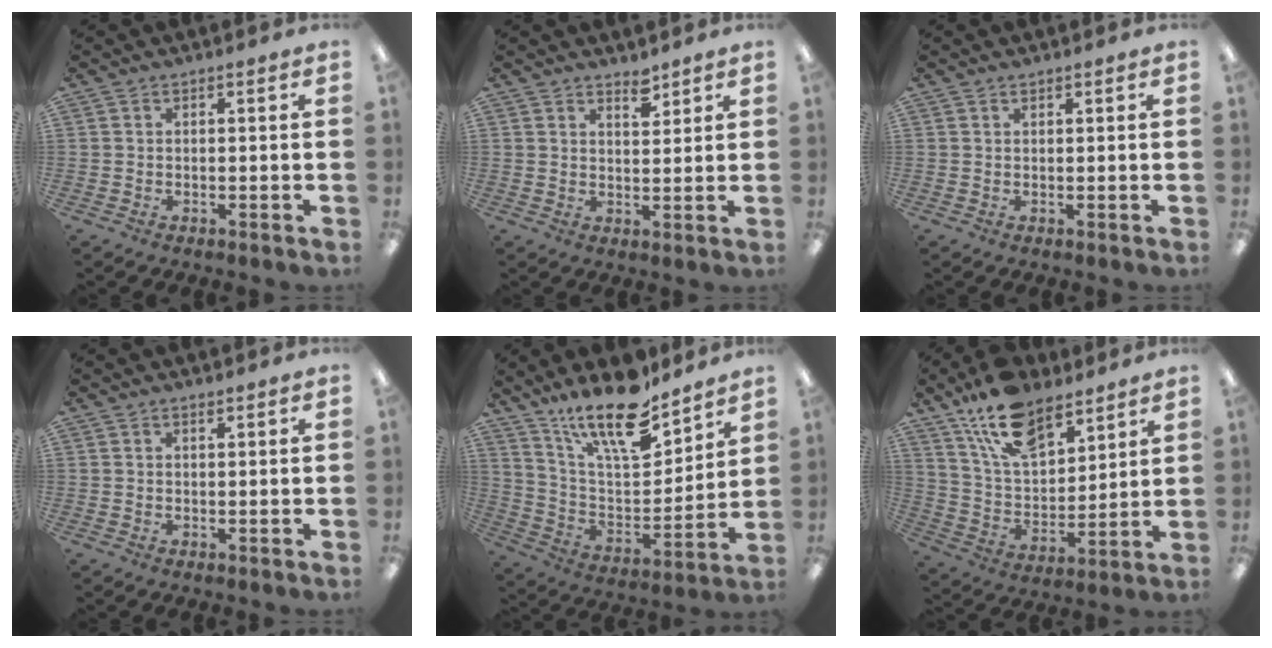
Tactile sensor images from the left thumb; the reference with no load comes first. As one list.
[{"total": 3.9, "force": [3.3, 1.5, 1.4], "torque": [-0.001, -0.026, 0.053]}, {"total": 0.6, "force": [0.5, 0.2, 0.3], "torque": [-0.005, 0.001, 0.009]}, {"total": 1.0, "force": [0.9, 0.2, 0.3], "torque": [-0.007, -0.001, 0.017]}, {"total": 18.8, "force": [14.7, 5.7, 10.2], "torque": [-0.188, -0.097, 0.254]}, {"total": 16.6, "force": [11.8, 8.1, 8.3], "torque": [-0.157, -0.056, 0.217]}]